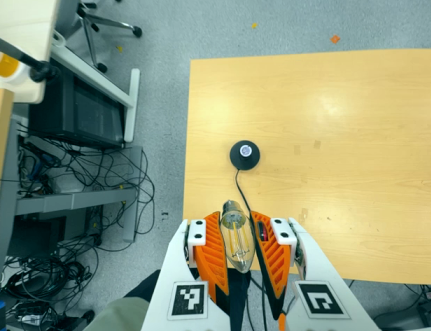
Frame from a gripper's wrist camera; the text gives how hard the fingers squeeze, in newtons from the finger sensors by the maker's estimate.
{"total": 19.6, "left": 21.2, "right": 17.9}